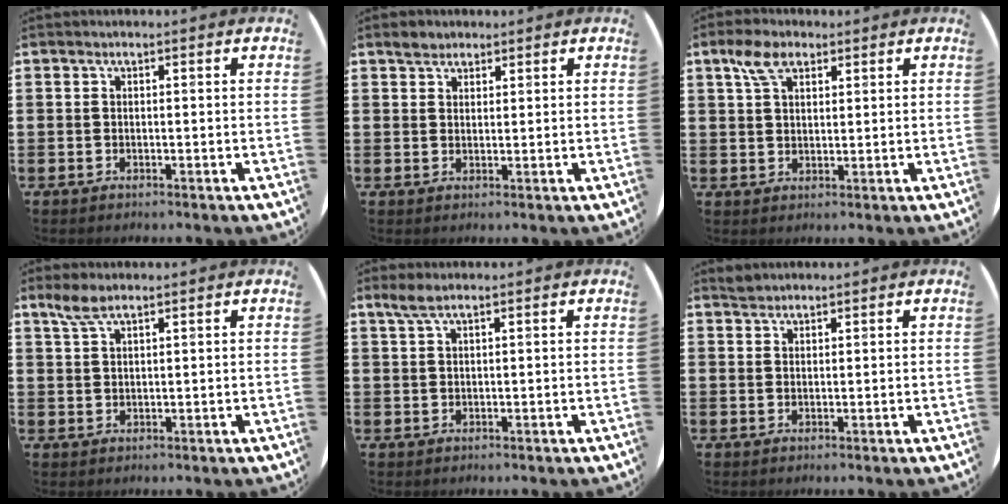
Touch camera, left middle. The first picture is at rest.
{"total": 2.0, "force": [1.8, 0.9, 0.2], "torque": [0.001, 0.000, 0.034]}
{"total": 4.8, "force": [3.0, 2.6, 2.8], "torque": [-0.055, 0.007, 0.054]}
{"total": 3.1, "force": [2.3, 0.8, 1.9], "torque": [-0.043, 0.003, 0.042]}
{"total": 2.0, "force": [1.5, 0.3, 1.4], "torque": [-0.030, 0.003, 0.026]}
{"total": 1.3, "force": [1.3, 0.3, 0.0], "torque": [0.006, -0.001, 0.024]}